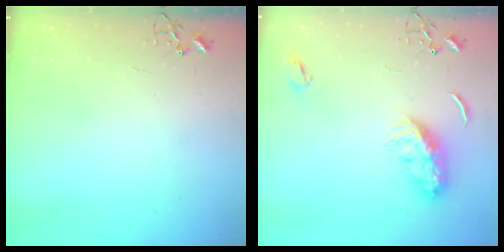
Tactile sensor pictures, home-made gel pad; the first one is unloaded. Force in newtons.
{"total": 10.8, "press": 10.8, "slide": 0.2}